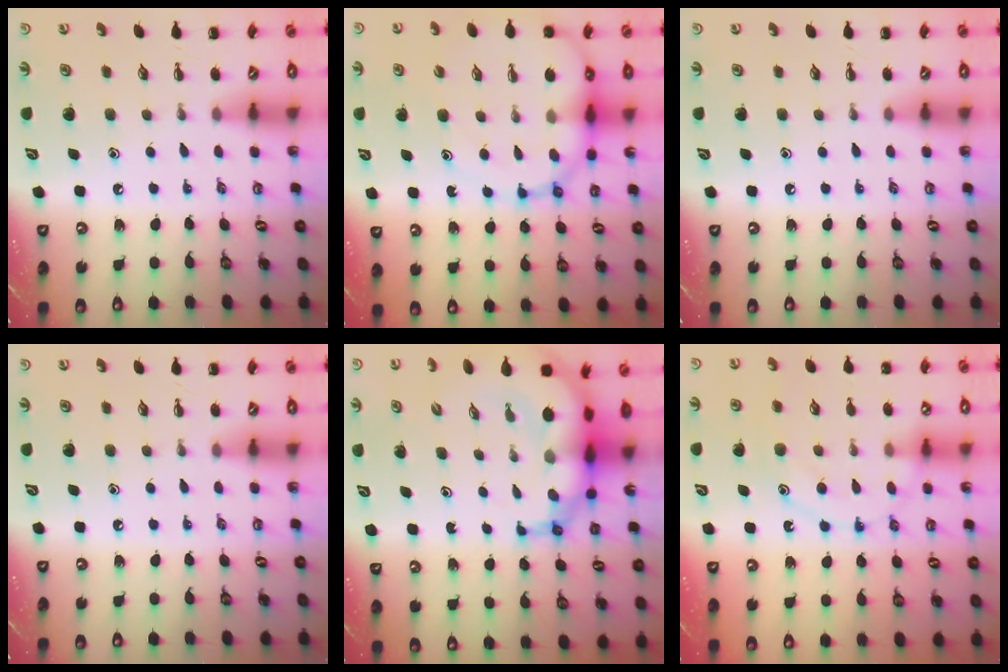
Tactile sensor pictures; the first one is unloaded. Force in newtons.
{"total": 14.7, "press": 14.3, "slide": 3.3}
{"total": 0.0}
{"total": 0.0}
{"total": 12.7, "press": 12.2, "slide": 3.7}
{"total": 12.5, "press": 12.4, "slide": 1.0}